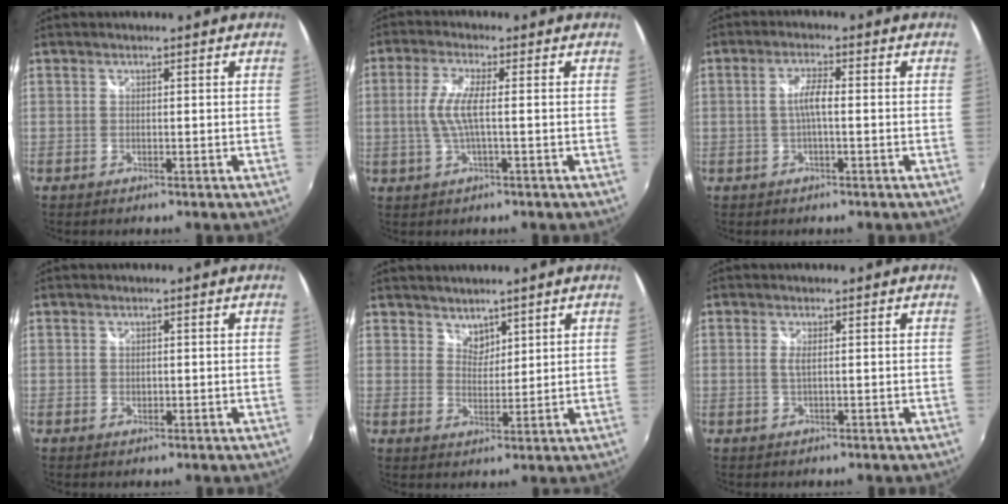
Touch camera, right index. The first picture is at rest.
{"total": 5.8, "force": [-0.3, 0.9, 5.7], "torque": [-0.118, 0.000, -0.004]}
{"total": 3.4, "force": [-0.4, 0.4, 3.3], "torque": [-0.065, 0.005, -0.006]}
{"total": 0.7, "force": [0.1, 0.6, 0.2], "torque": [-0.002, -0.001, 0.002]}
{"total": 3.2, "force": [2.6, 1.8, 0.4], "torque": [0.003, 0.005, 0.047]}
{"total": 1.2, "force": [0.0, 0.1, 1.2], "torque": [-0.023, 0.000, -0.001]}